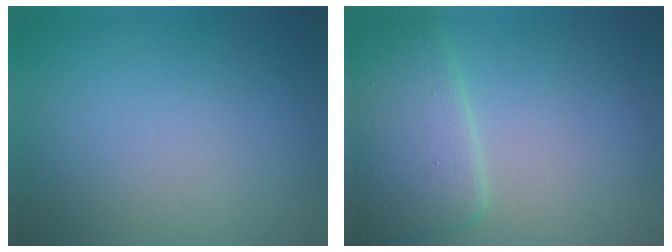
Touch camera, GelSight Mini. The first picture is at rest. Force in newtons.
{"total": 4.9, "press": 4.9, "slide": 0.1}